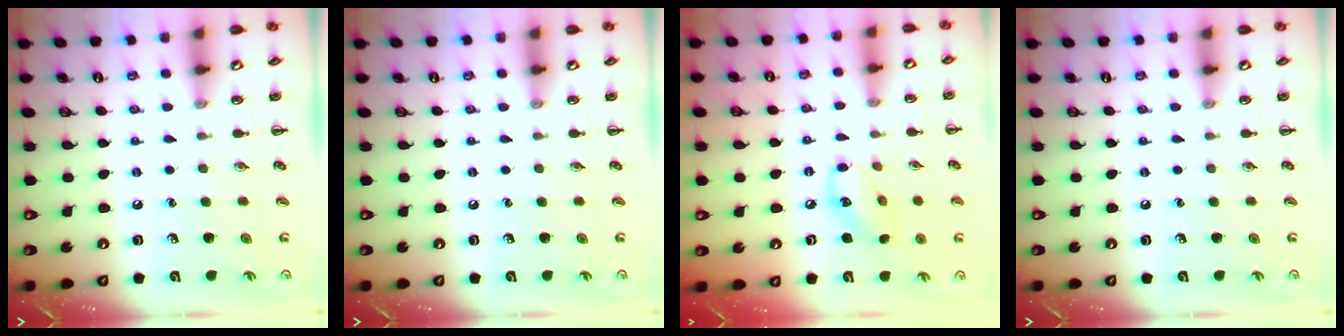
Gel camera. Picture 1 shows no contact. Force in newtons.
{"total": 0.0}
{"total": 9.6, "press": 9.6, "slide": 0.7}
{"total": 0.0}